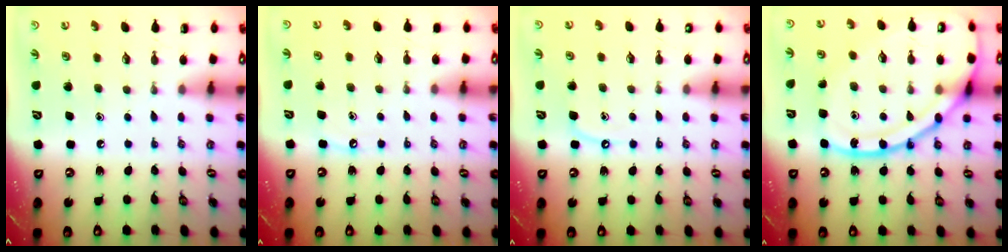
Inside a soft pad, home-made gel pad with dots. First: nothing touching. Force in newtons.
{"total": 2.6, "press": 2.6, "slide": 0.4}
{"total": 4.0, "press": 4.0, "slide": 0.3}
{"total": 19.6, "press": 19.5, "slide": 2.0}